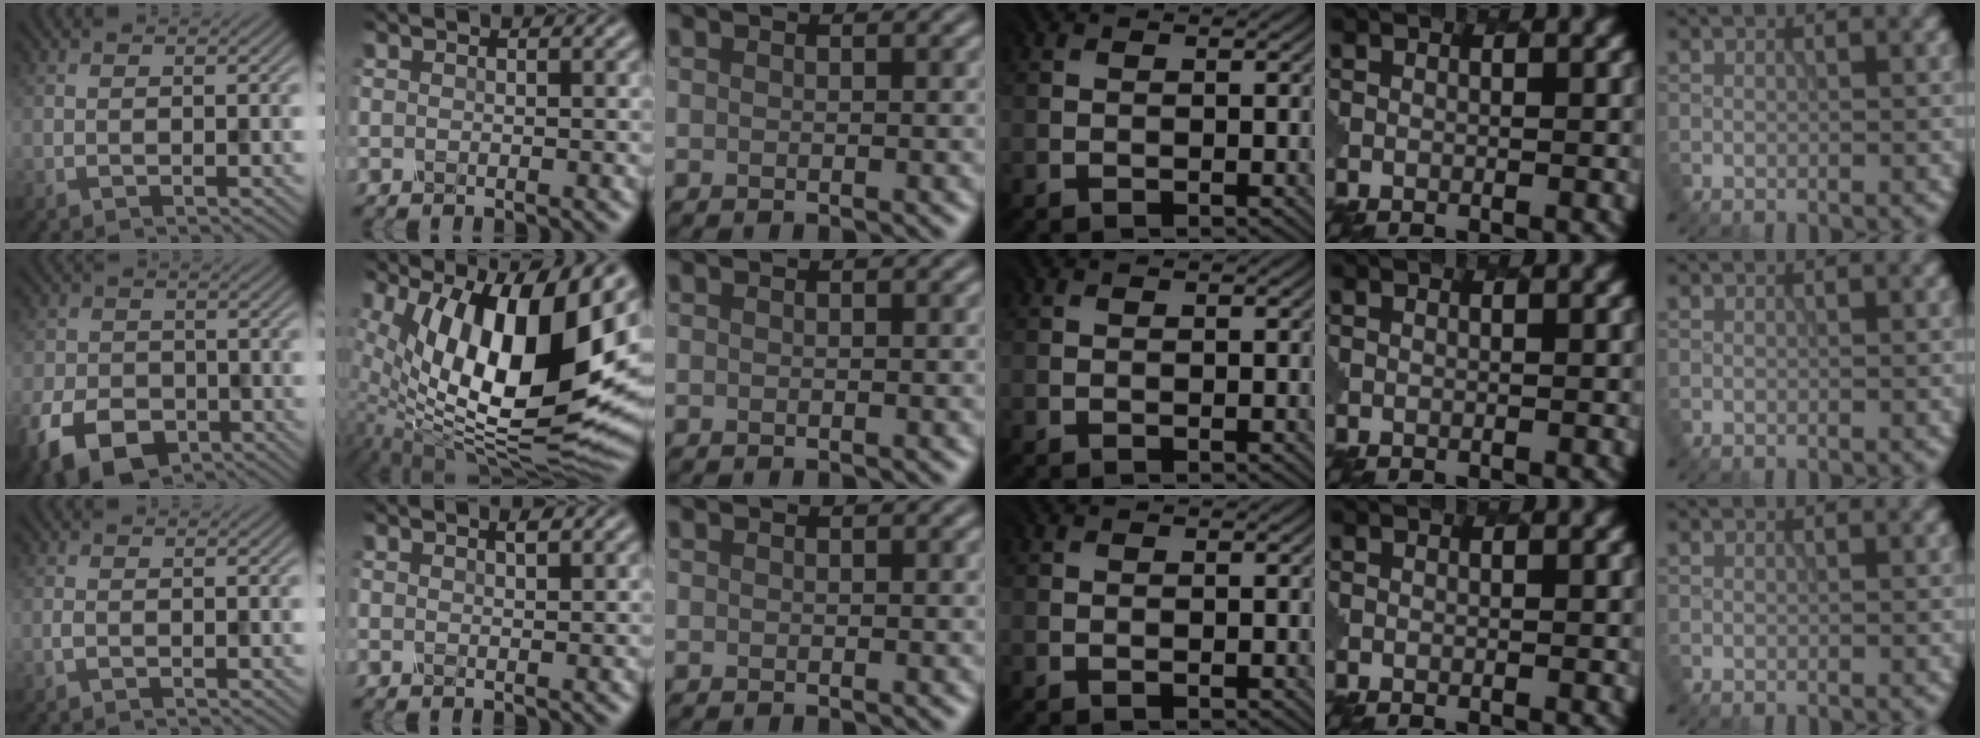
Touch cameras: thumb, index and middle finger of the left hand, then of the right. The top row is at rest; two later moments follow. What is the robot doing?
{"motion": "dispense", "object": "pipette"}